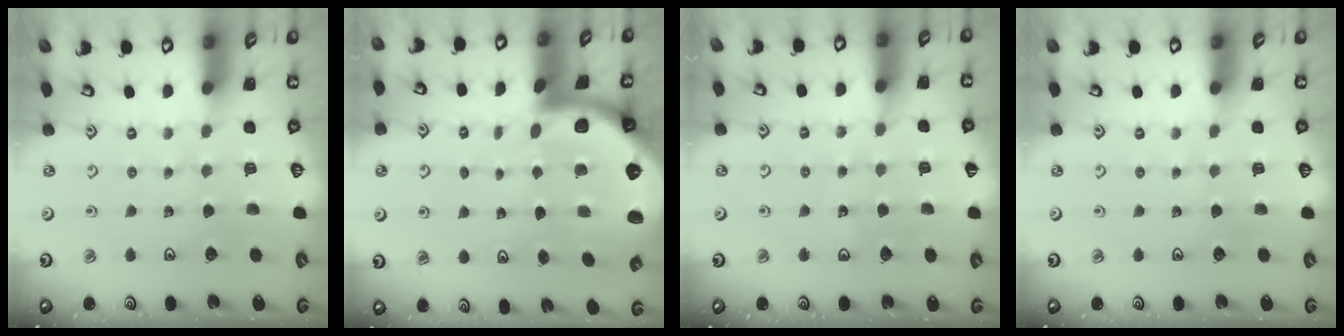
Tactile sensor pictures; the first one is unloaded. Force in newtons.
{"total": 5.2, "press": 5.2, "slide": 0.6}
{"total": 2.7, "press": 2.7, "slide": 0.3}
{"total": 0.0}